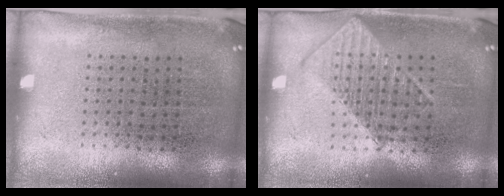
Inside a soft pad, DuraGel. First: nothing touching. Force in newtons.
{"total": 1.2, "press": 1.2, "slide": 0.2}